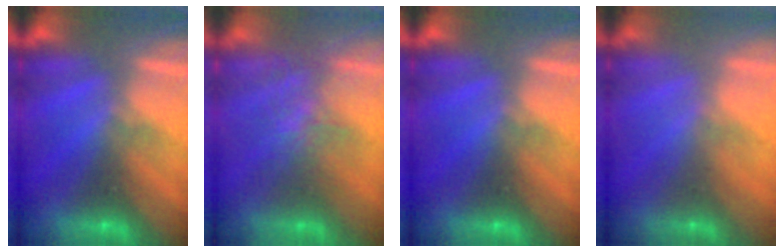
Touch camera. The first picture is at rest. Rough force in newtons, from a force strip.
{"total": 3.9}
{"total": 0.0}
{"total": 2.1}